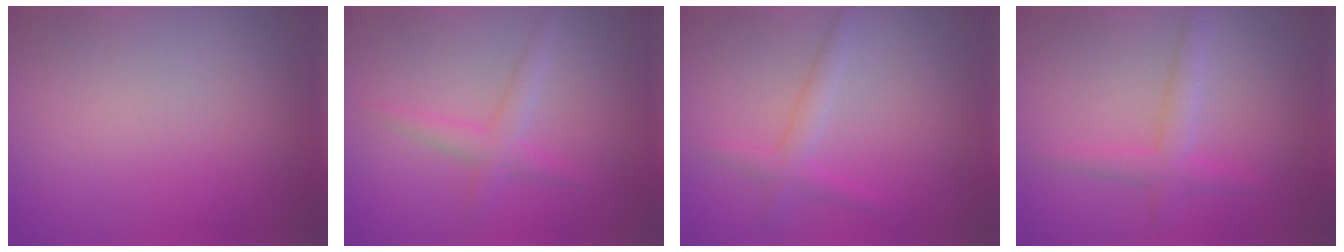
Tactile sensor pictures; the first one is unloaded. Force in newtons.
{"total": 2.1, "press": 2.1, "slide": 0.3}
{"total": 1.8, "press": 1.8, "slide": 0.0}
{"total": 2.2, "press": 2.2, "slide": 0.1}